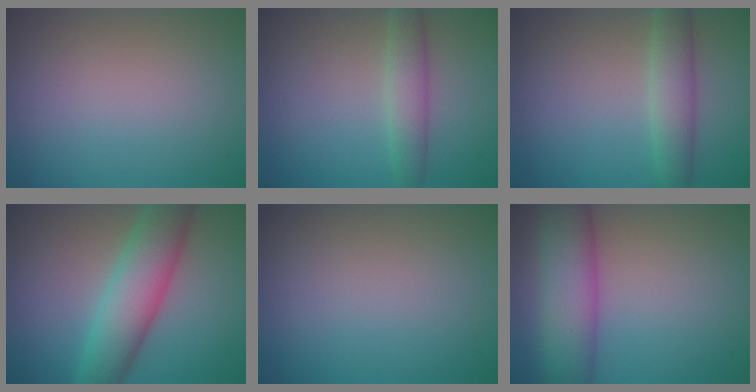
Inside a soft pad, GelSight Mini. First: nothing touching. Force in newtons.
{"total": 3.0, "press": 3.0, "slide": 0.0}
{"total": 3.5, "press": 3.5, "slide": 0.3}
{"total": 7.5, "press": 7.5, "slide": 0.2}
{"total": 0.0}
{"total": 7.6, "press": 7.6, "slide": 0.1}